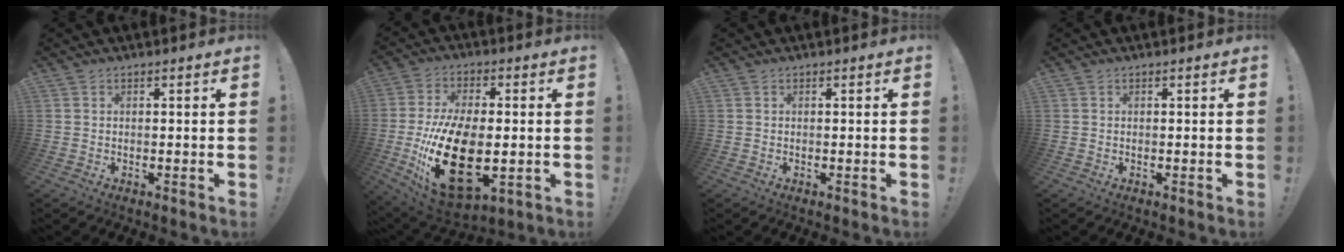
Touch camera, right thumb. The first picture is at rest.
{"total": 23.8, "force": [-4.1, 13.0, 19.6], "torque": [-0.385, 0.003, -0.053]}
{"total": 0.0}
{"total": 0.0}